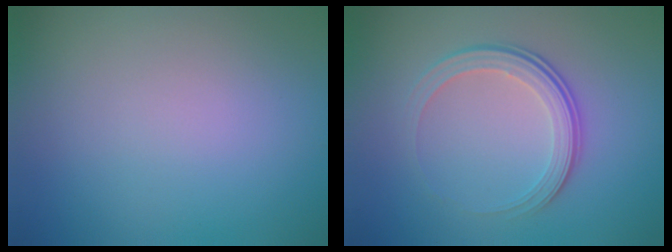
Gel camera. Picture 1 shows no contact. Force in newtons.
{"total": 3.7, "press": 2.6, "slide": 2.7}